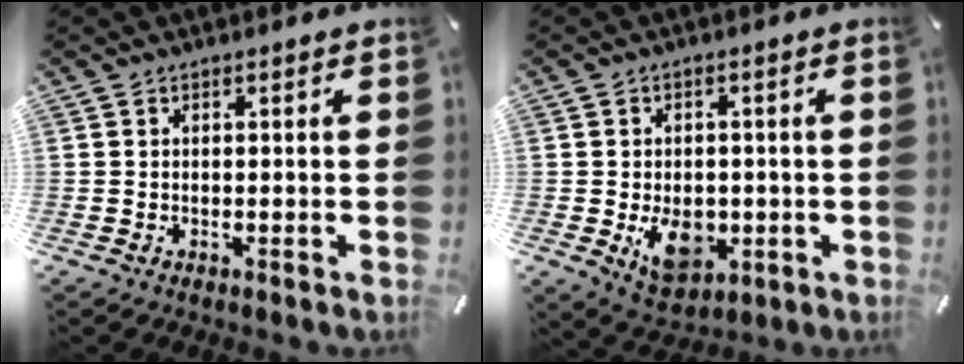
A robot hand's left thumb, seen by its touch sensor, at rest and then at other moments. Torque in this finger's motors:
{"motor_torque": [0.86, 1.01, 0.23, 0.22, 0.08]}